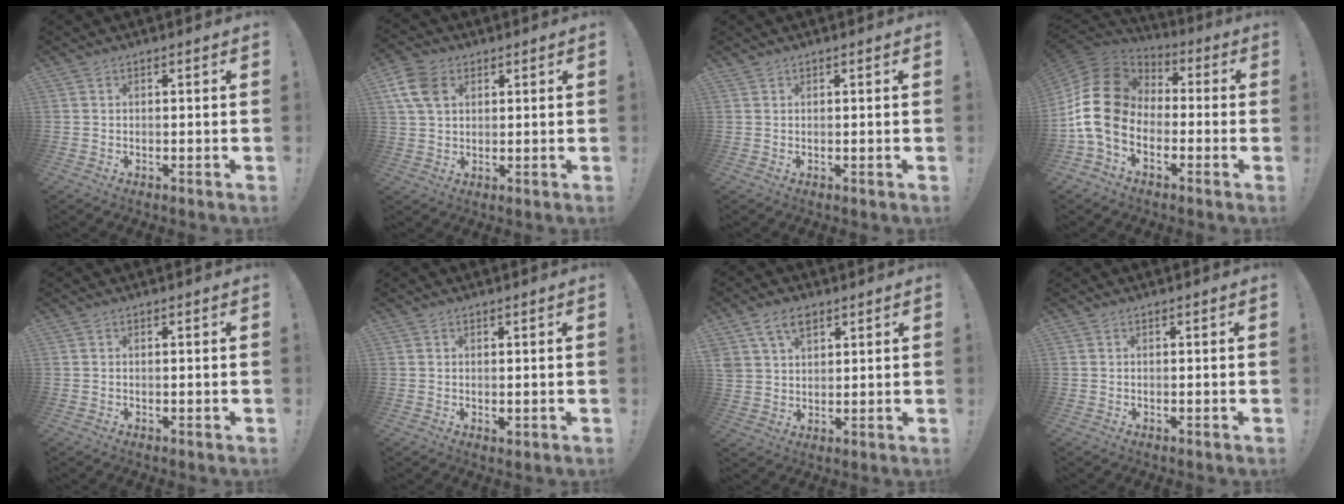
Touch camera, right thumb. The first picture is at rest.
{"total": 9.8, "force": [3.6, 7.0, 5.9], "torque": [-0.127, 0.002, 0.071]}
{"total": 0.5, "force": [0.5, 0.1, 0.2], "torque": [0.003, -0.004, 0.008]}
{"total": 18.4, "force": [-5.6, 12.1, 12.7], "torque": [-0.249, 0.036, -0.091]}
{"total": 0.0}
{"total": 0.7, "force": [0.3, 0.4, 0.6], "torque": [-0.002, -0.004, 0.005]}
{"total": 7.7, "force": [4.3, 5.1, 3.7], "torque": [-0.068, -0.008, 0.086]}
{"total": 0.0}